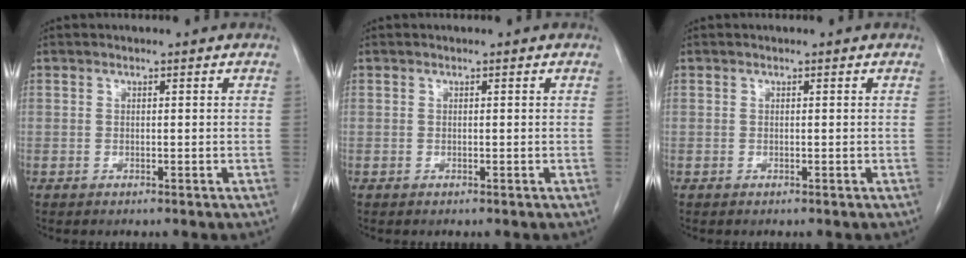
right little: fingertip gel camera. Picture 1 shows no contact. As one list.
[{"total": 0.0}, {"total": 0.0}]